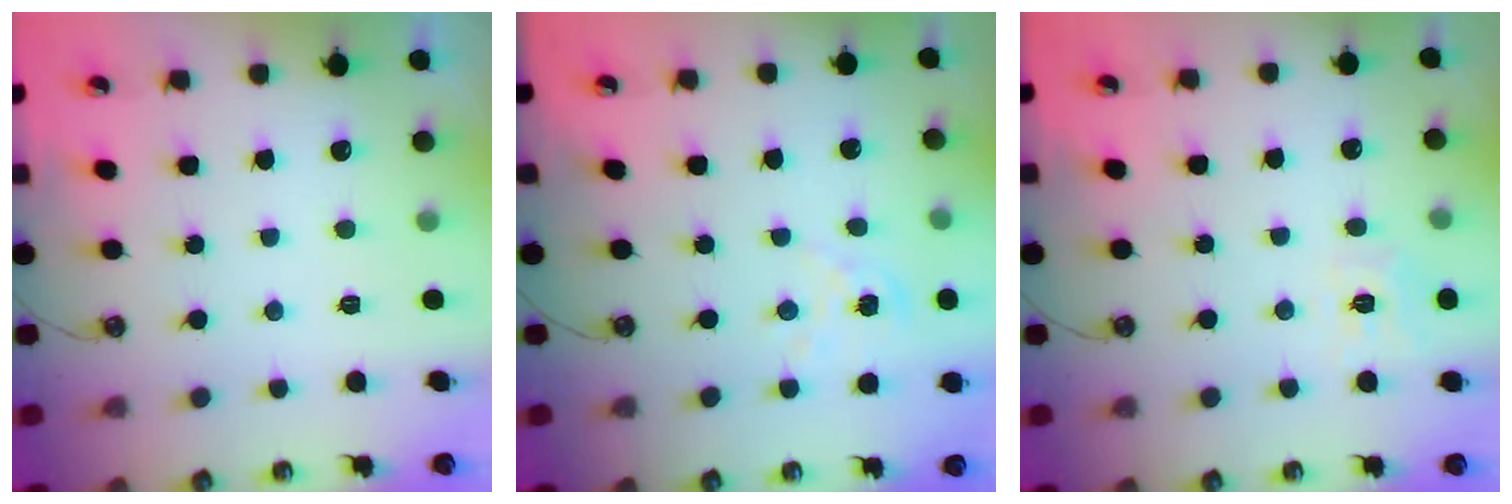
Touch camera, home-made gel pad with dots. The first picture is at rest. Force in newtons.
{"total": 2.1, "press": 2.1, "slide": 0.2}
{"total": 8.3, "press": 8.2, "slide": 1.0}